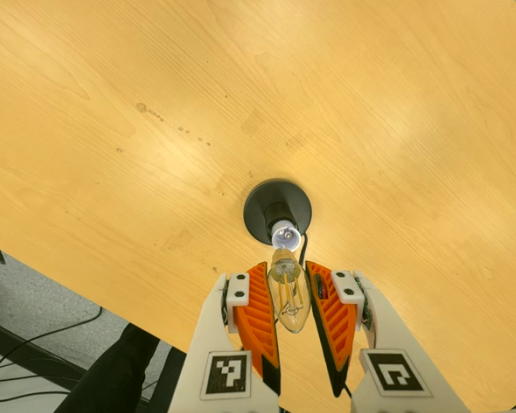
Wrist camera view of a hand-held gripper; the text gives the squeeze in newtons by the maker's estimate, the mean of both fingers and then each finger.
{"total": 12.4, "left": 12.7, "right": 12.0}